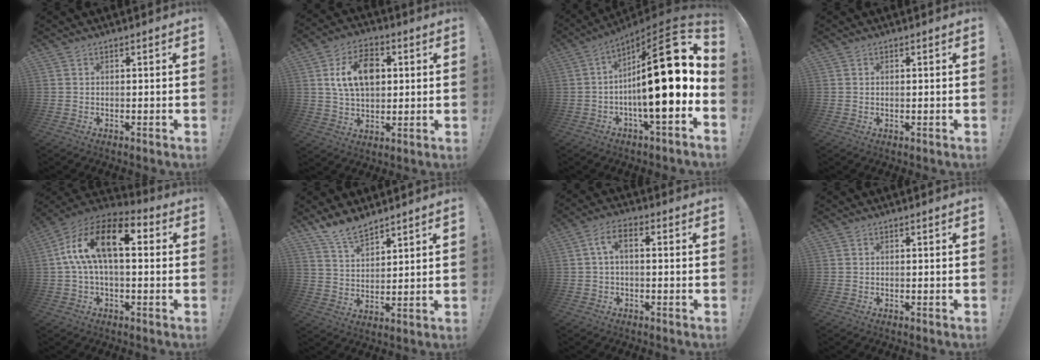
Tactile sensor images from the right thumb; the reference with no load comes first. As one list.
[{"total": 14.0, "force": [3.8, 10.0, 9.0], "torque": [-0.130, 0.001, 0.073]}, {"total": 24.6, "force": [1.3, 5.6, 23.9], "torque": [-0.374, -0.014, 0.013]}, {"total": 0.5, "force": [0.4, 0.1, 0.4], "torque": [-0.006, 0.000, 0.006]}, {"total": 16.6, "force": [3.8, 8.0, 14.0], "torque": [-0.262, -0.001, 0.060]}, {"total": 8.8, "force": [7.8, 2.9, 2.8], "torque": [-0.064, -0.048, 0.151]}, {"total": 5.0, "force": [0.2, 2.3, 4.4], "torque": [-0.088, 0.004, 0.005]}, {"total": 0.0}]